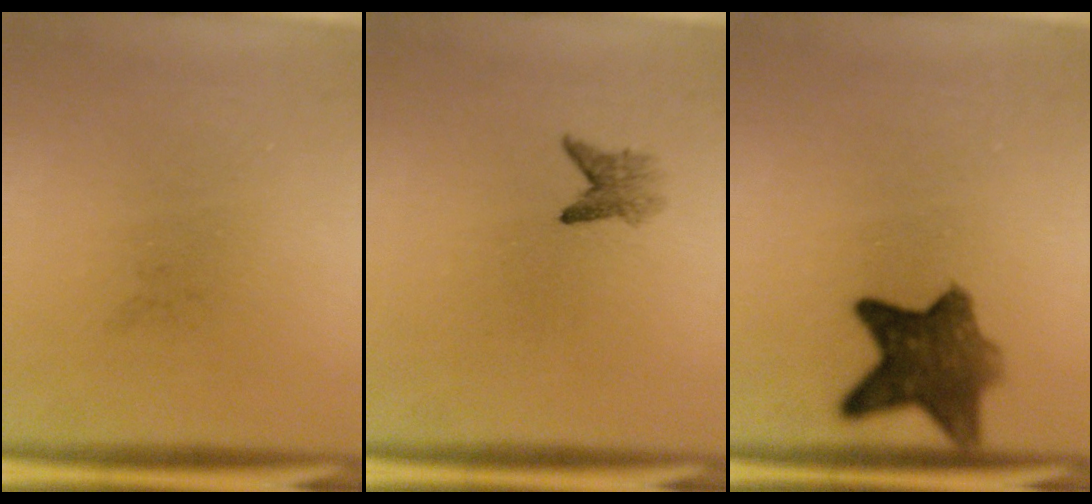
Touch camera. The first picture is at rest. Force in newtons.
{"total": 2.0}
{"total": 8.3}